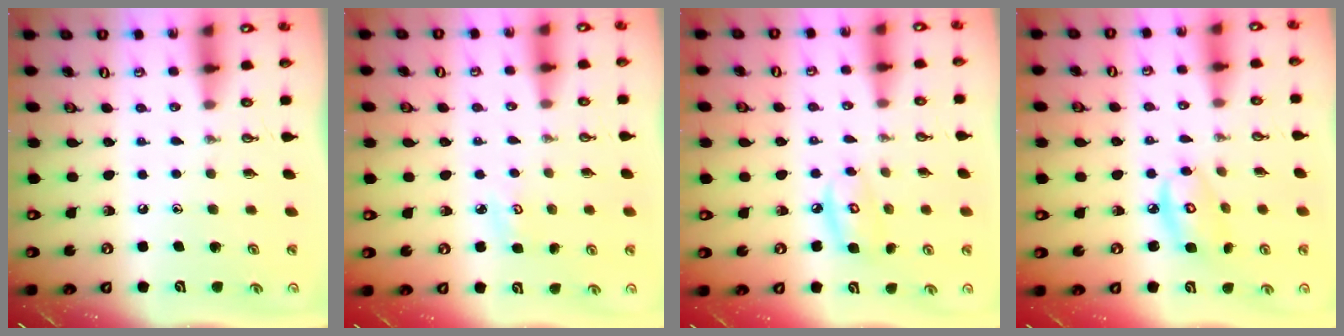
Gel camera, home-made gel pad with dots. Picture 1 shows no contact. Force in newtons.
{"total": 3.2, "press": 3.2, "slide": 0.4}
{"total": 7.1, "press": 7.0, "slide": 0.5}
{"total": 7.7, "press": 7.7, "slide": 0.2}